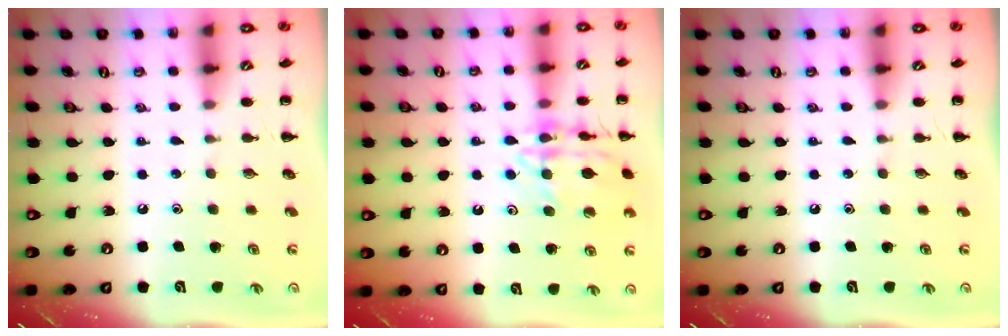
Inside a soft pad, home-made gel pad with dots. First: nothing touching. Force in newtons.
{"total": 14.2, "press": 14.1, "slide": 1.4}
{"total": 0.0}